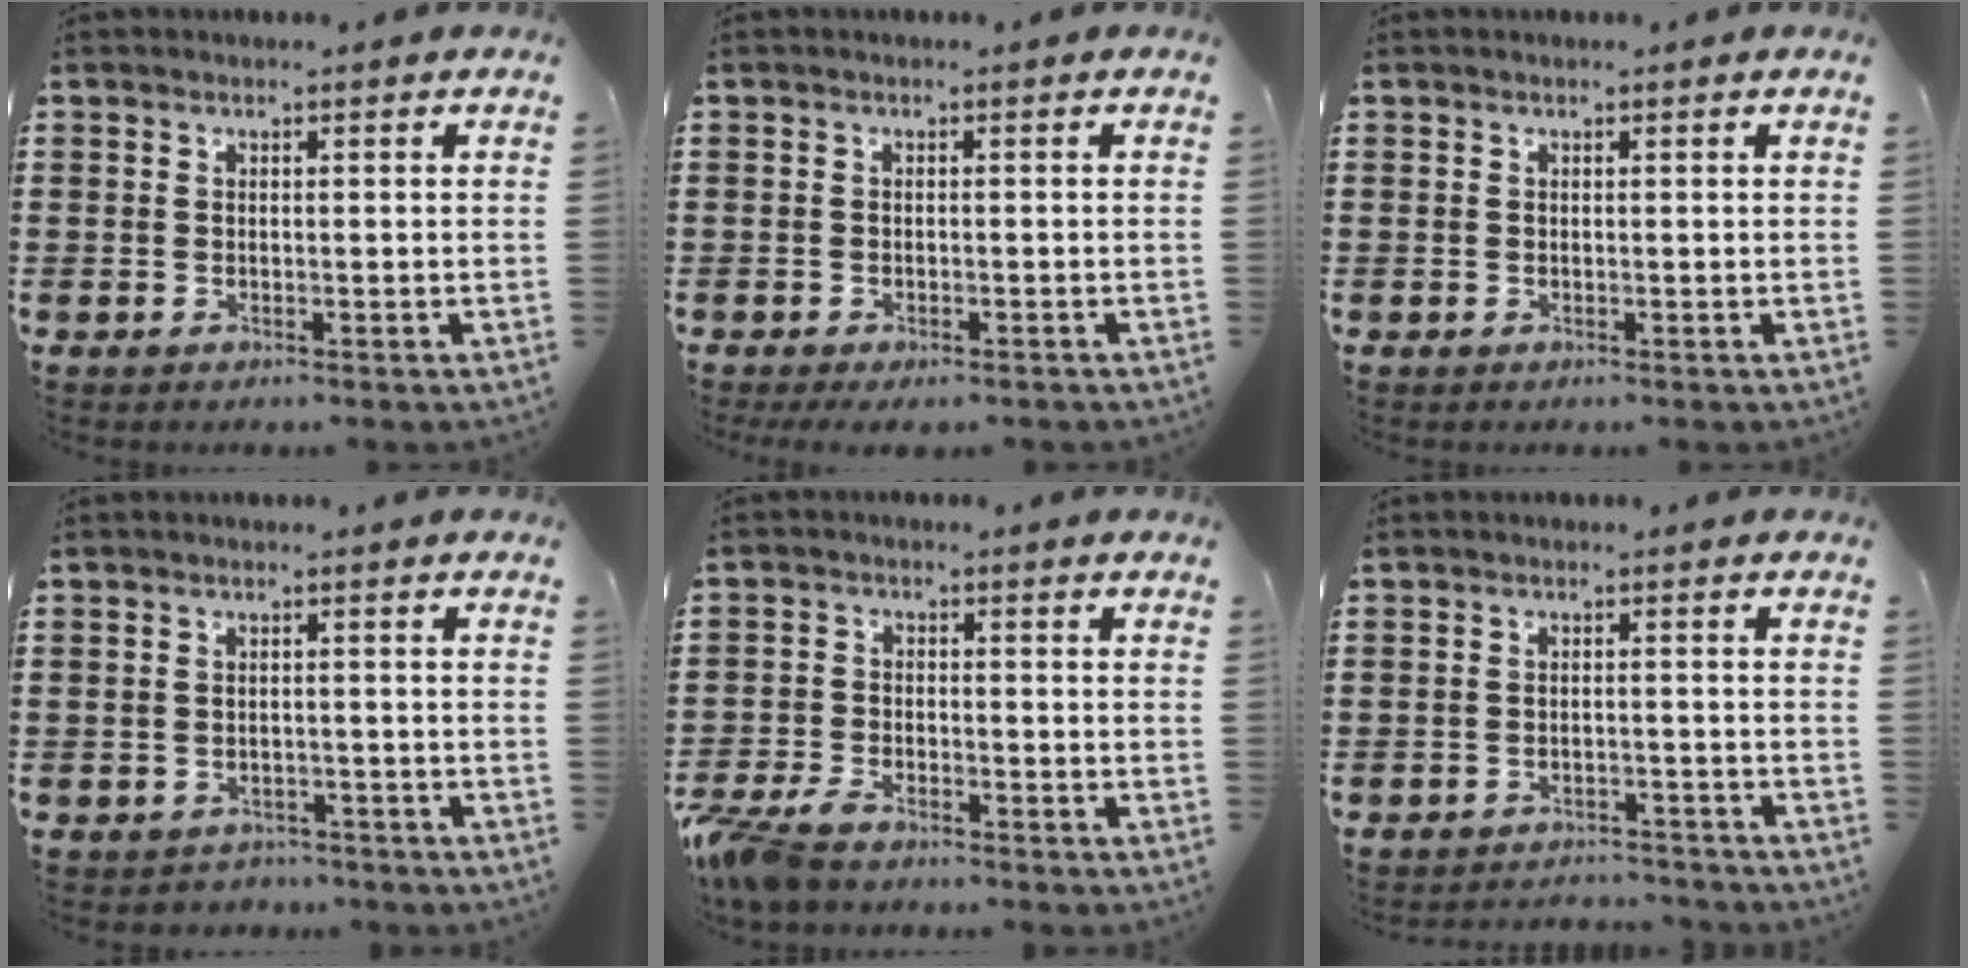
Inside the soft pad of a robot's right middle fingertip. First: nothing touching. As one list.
[{"total": 1.0, "force": [-0.9, 0.1, 0.4], "torque": [-0.011, -0.005, -0.015]}, {"total": 0.0}, {"total": 1.5, "force": [-1.5, 0.4, -0.2], "torque": [-0.006, 0.001, -0.034]}, {"total": 4.5, "force": [-3.9, 1.2, 1.8], "torque": [-0.075, -0.012, -0.088]}, {"total": 2.5, "force": [-2.5, 0.2, -0.1], "torque": [-0.007, -0.002, -0.054]}]